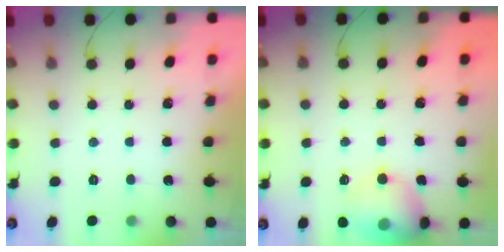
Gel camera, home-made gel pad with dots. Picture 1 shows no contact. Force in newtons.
{"total": 13.5, "press": 13.3, "slide": 2.3}